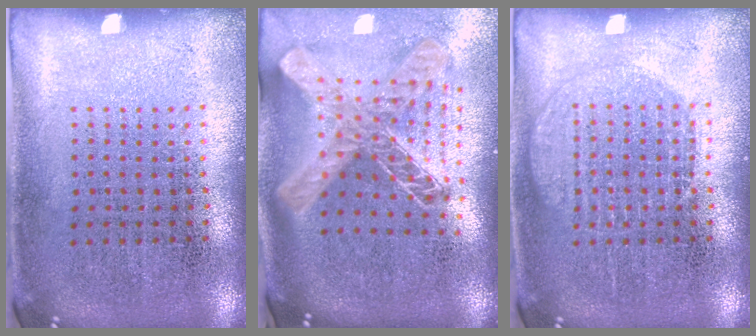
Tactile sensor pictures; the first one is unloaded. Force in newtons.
{"total": 2.1, "press": 1.6, "slide": 1.4}
{"total": 1.9, "press": 1.8, "slide": 0.4}